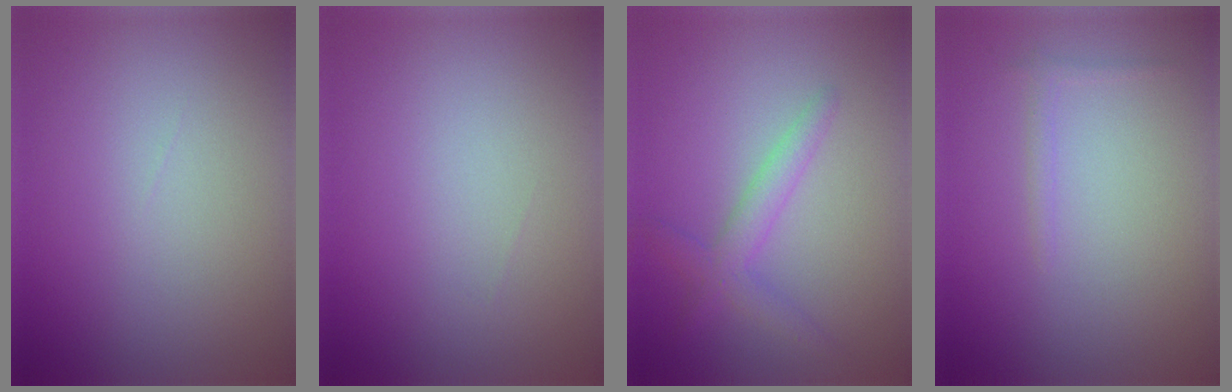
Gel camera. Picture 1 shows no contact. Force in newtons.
{"total": 0.0}
{"total": 2.4, "press": 2.4, "slide": 0.2}
{"total": 0.7, "press": 0.7, "slide": 0.1}